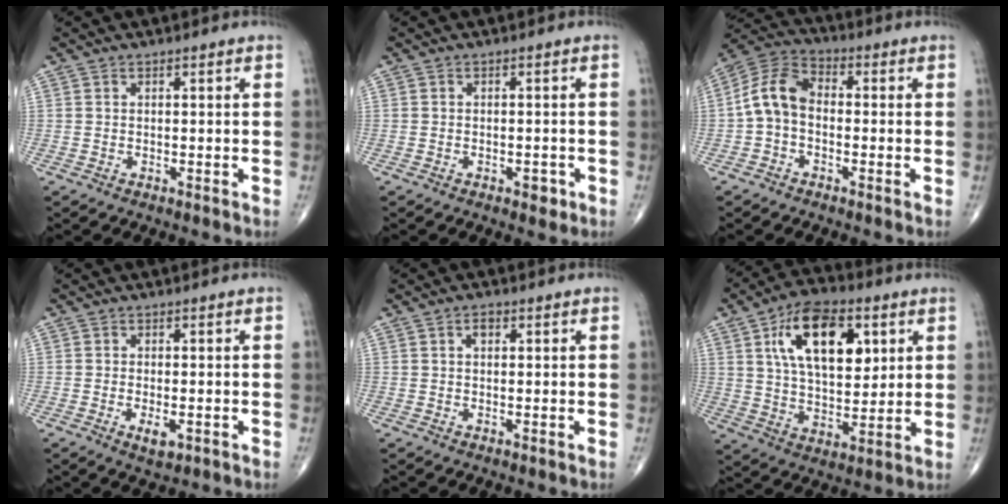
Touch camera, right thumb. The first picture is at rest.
{"total": 2.0, "force": [-1.0, 1.1, 1.4], "torque": [-0.012, 0.004, -0.012]}
{"total": 8.5, "force": [-1.0, 5.7, 6.3], "torque": [-0.113, 0.030, -0.035]}
{"total": 3.1, "force": [-1.0, 1.3, 2.6], "torque": [-0.042, -0.004, -0.014]}
{"total": 1.9, "force": [0.7, 1.1, 1.3], "torque": [-0.016, 0.001, 0.010]}
{"total": 17.9, "force": [6.4, 9.7, 13.6], "torque": [-0.190, -0.018, 0.111]}